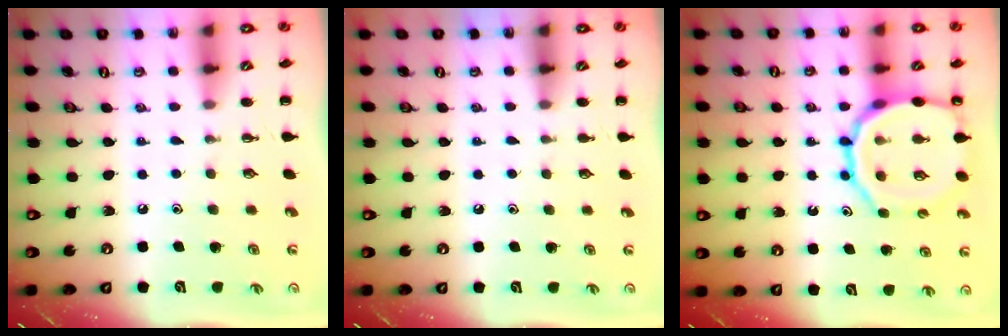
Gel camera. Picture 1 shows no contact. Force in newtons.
{"total": 0.9, "press": 0.9, "slide": 0.2}
{"total": 16.7, "press": 16.6, "slide": 2.0}